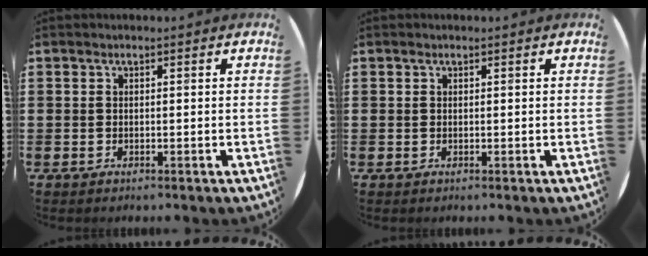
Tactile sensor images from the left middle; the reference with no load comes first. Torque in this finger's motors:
{"motor_torque": [-0.06, 0.09, 0.00, -0.01]}